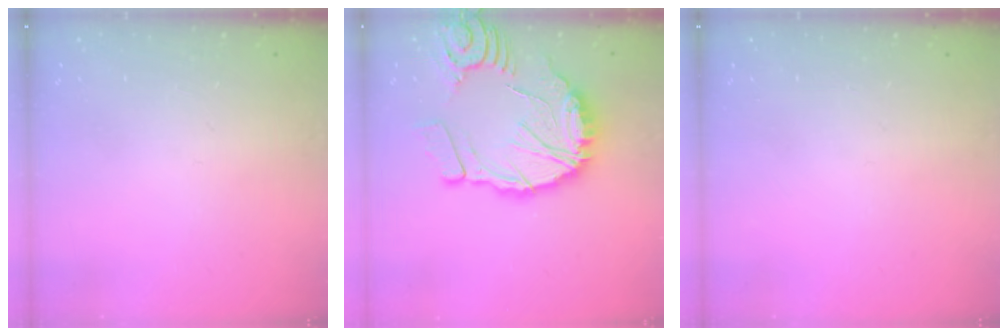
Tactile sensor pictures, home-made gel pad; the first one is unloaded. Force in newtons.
{"total": 18.0, "press": 17.9, "slide": 2.3}
{"total": 0.0}